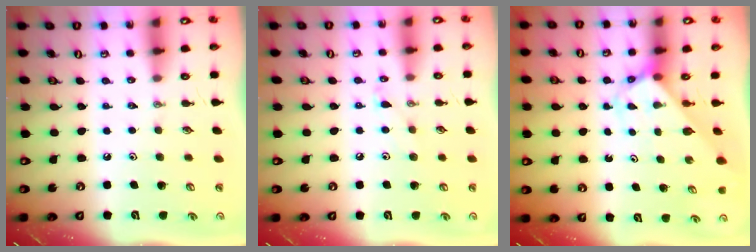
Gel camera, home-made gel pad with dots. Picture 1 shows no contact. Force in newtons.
{"total": 6.7, "press": 6.6, "slide": 0.8}
{"total": 3.0, "press": 3.0, "slide": 0.2}